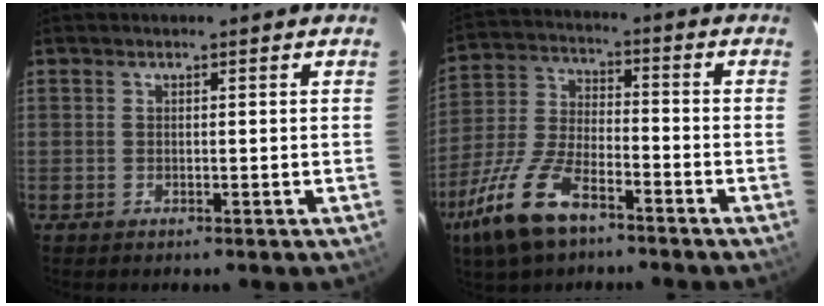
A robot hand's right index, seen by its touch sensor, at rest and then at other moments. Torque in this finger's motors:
{"motor_torque": [1.22, -0.92, 0.72, 0.17]}